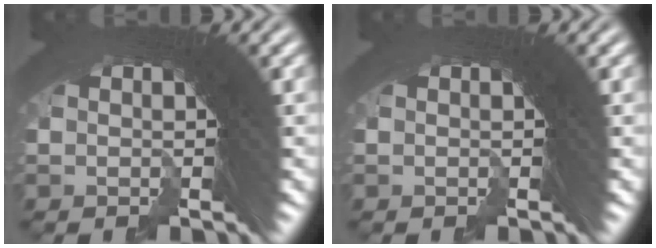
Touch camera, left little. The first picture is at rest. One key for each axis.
{"total": 0.0}